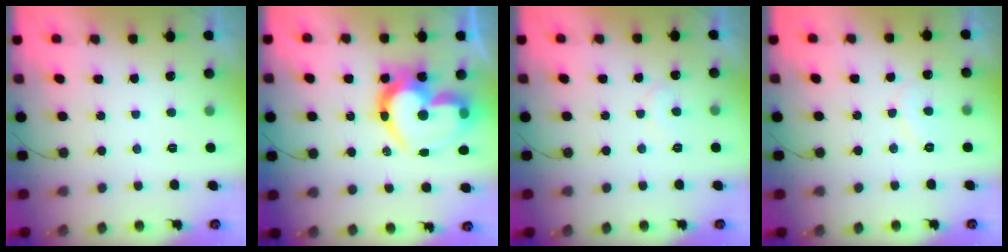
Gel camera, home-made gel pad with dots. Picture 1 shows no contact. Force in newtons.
{"total": 22.9, "press": 22.8, "slide": 1.9}
{"total": 5.5, "press": 5.5, "slide": 0.3}
{"total": 6.2, "press": 6.2, "slide": 0.5}